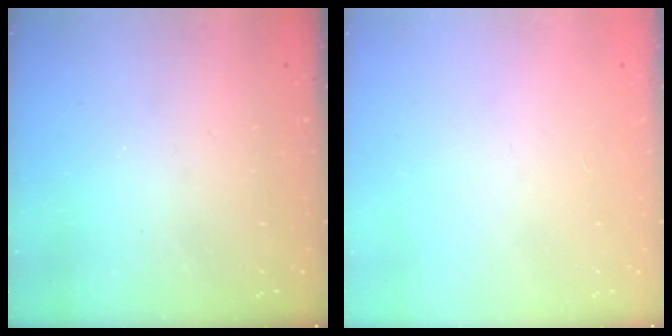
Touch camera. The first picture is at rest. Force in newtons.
{"total": 0.0}